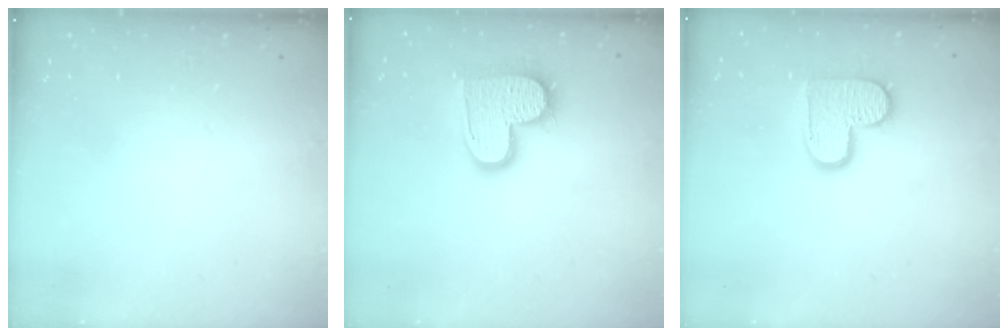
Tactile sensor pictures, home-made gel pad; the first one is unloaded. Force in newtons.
{"total": 14.0, "press": 13.9, "slide": 0.8}
{"total": 12.0, "press": 12.0, "slide": 0.7}